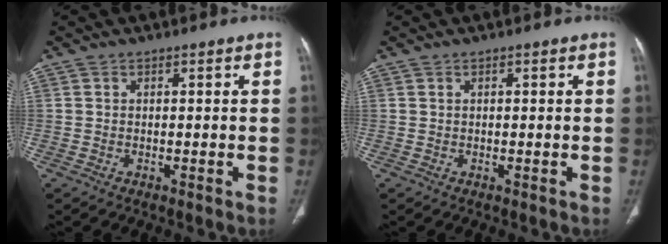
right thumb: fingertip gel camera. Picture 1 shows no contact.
{"total": 0.0}